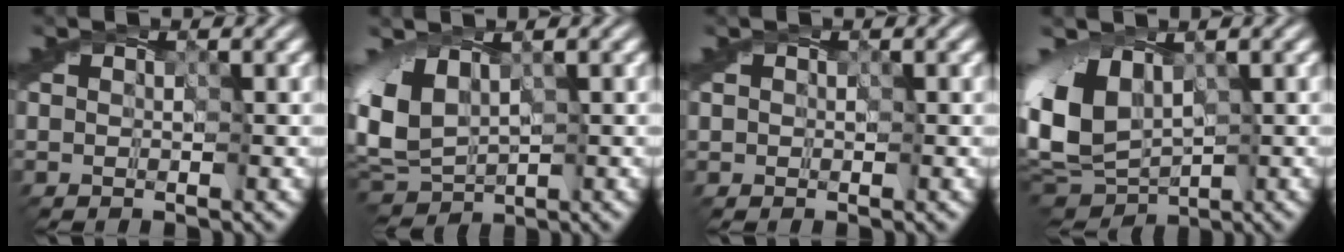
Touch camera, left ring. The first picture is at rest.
{"total": 5.6, "force": [1.1, 3.3, 4.4], "torque": [-0.107, 0.009, 0.016]}
{"total": 0.0}
{"total": 8.3, "force": [0.6, 5.4, 6.2], "torque": [-0.160, 0.001, 0.010]}